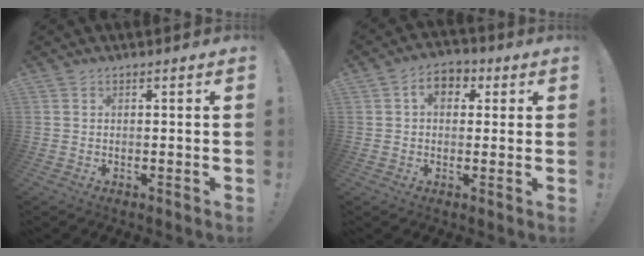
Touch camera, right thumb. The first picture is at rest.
{"total": 7.0, "force": [1.8, 5.2, 4.3], "torque": [-0.058, 0.005, 0.031]}